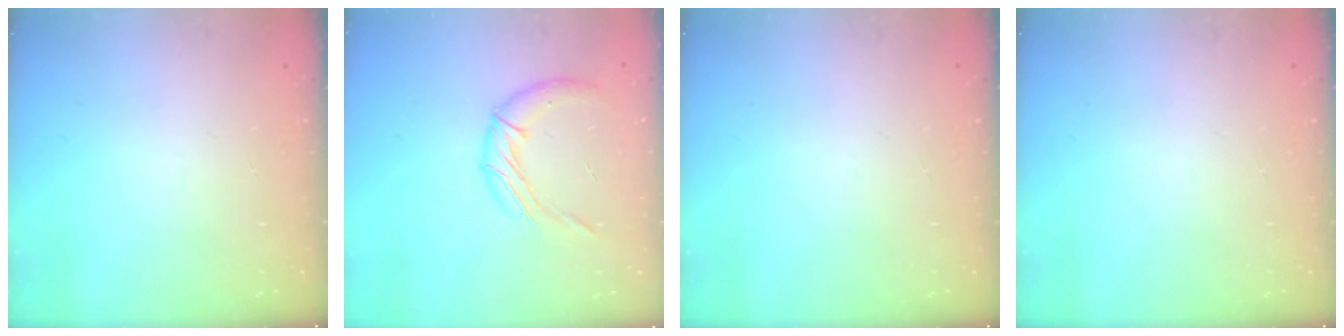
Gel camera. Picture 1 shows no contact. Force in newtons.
{"total": 10.8, "press": 10.7, "slide": 1.2}
{"total": 0.0}
{"total": 0.0}